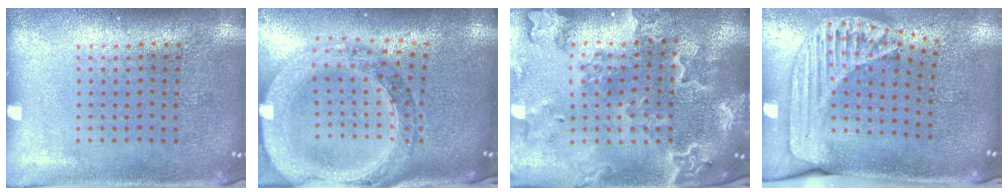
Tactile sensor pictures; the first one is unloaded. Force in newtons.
{"total": 2.6, "press": 2.3, "slide": 1.3}
{"total": 2.7, "press": 2.5, "slide": 0.9}
{"total": 1.8, "press": 1.5, "slide": 1.0}